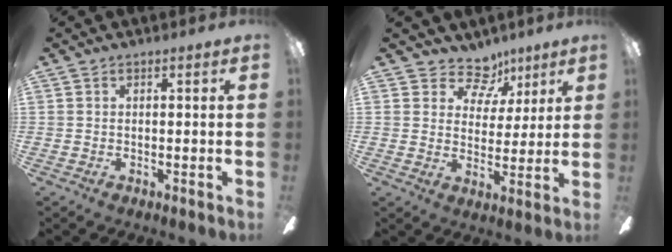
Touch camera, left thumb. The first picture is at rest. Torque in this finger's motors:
{"motor_torque": [0.12, 0.08, -0.43, -0.08, -0.11]}